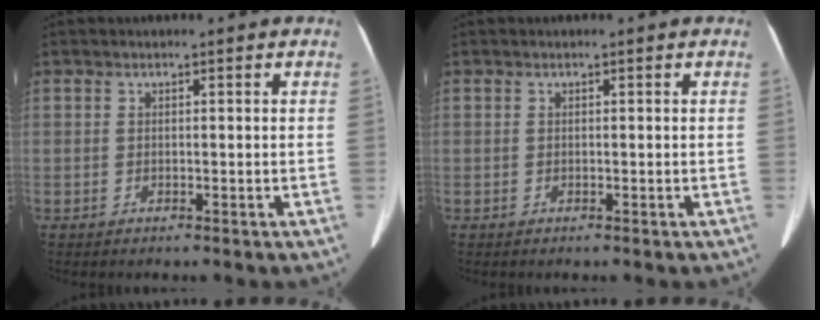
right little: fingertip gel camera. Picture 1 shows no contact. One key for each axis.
{"total": 0.0}